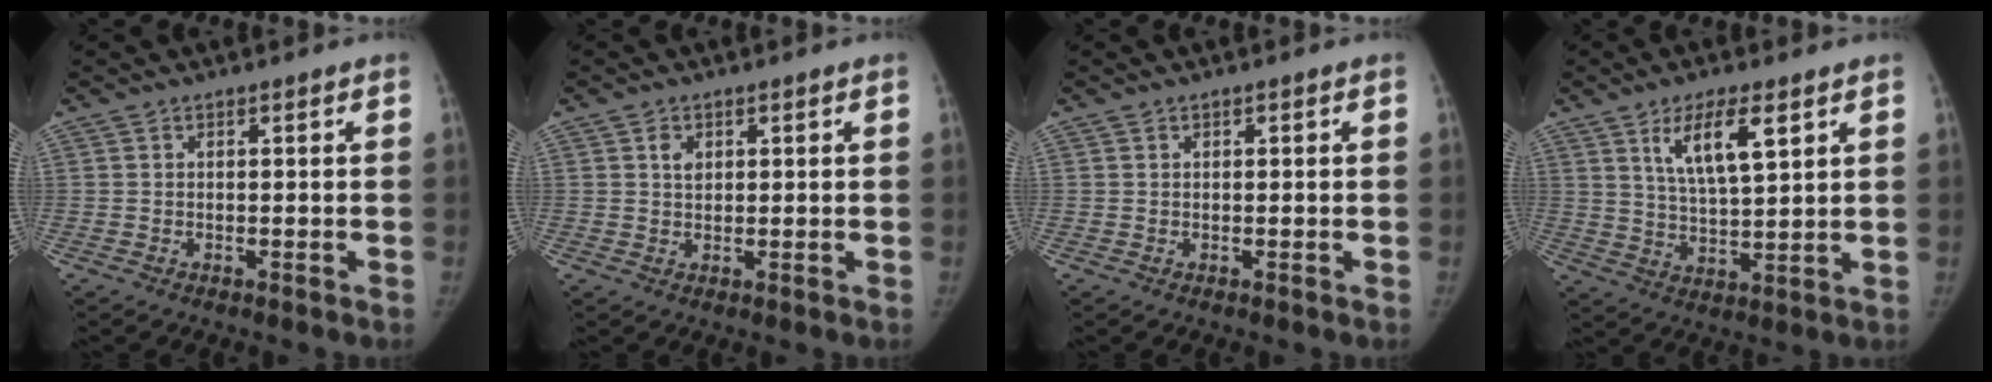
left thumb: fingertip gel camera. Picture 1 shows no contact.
{"total": 2.1, "force": [0.8, 1.6, 1.1], "torque": [-0.012, -0.004, 0.013]}
{"total": 0.0}
{"total": 9.6, "force": [4.7, 3.0, 7.8], "torque": [-0.131, -0.025, 0.092]}